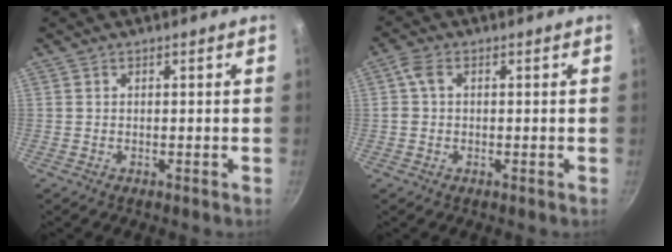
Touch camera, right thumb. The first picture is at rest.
{"total": 2.9, "force": [0.5, 2.1, 1.9], "torque": [-0.040, 0.011, 0.007]}